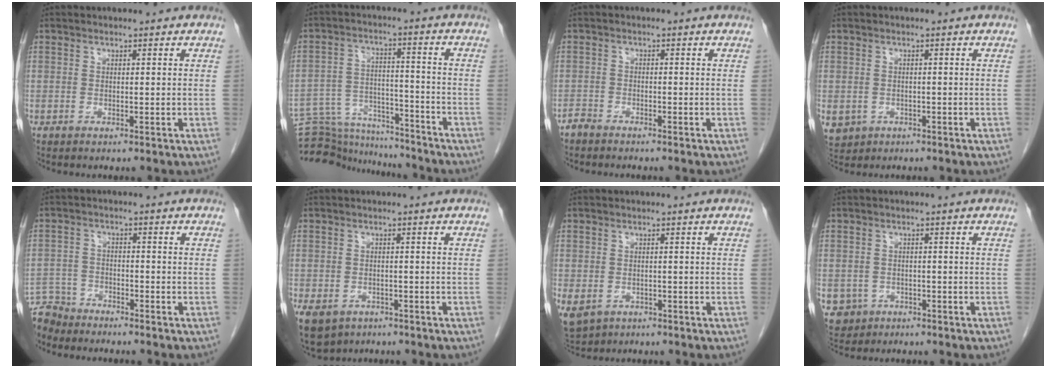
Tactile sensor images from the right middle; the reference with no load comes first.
{"total": 14.7, "force": [-14.2, 2.7, 2.3], "torque": [-0.045, 0.028, -0.218]}
{"total": 1.7, "force": [-1.6, 0.5, 0.1], "torque": [-0.004, -0.001, -0.030]}
{"total": 6.3, "force": [-2.6, 5.4, 1.9], "torque": [-0.052, -0.003, -0.033]}
{"total": 5.9, "force": [-5.6, 1.8, -0.5], "torque": [0.015, -0.003, -0.107]}
{"total": 12.9, "force": [-6.8, 9.8, 4.9], "torque": [-0.151, -0.016, -0.086]}
{"total": 10.1, "force": [-4.4, 8.1, 4.0], "torque": [-0.125, -0.013, -0.054]}
{"total": 4.9, "force": [-2.2, 4.4, 0.7], "torque": [-0.017, 0.005, -0.030]}